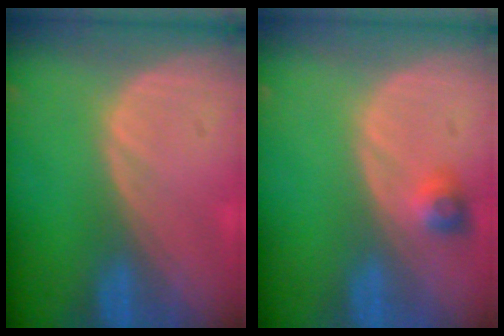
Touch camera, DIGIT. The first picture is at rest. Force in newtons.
{"total": 2.6, "press": 2.4, "slide": 1.0}